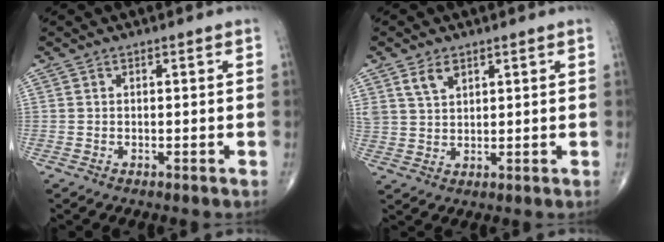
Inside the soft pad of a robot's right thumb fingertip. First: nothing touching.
{"total": 4.6, "force": [2.7, 2.7, 2.5], "torque": [-0.041, -0.012, 0.058]}